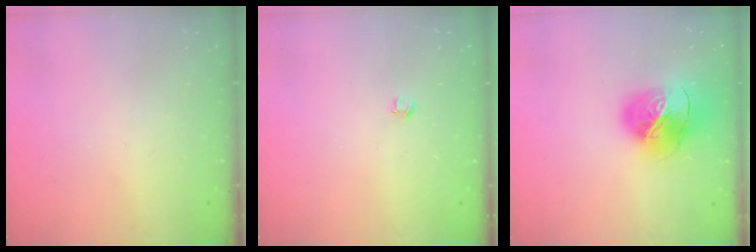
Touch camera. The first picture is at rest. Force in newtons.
{"total": 3.9, "press": 3.9, "slide": 0.7}
{"total": 23.3, "press": 23.2, "slide": 2.4}